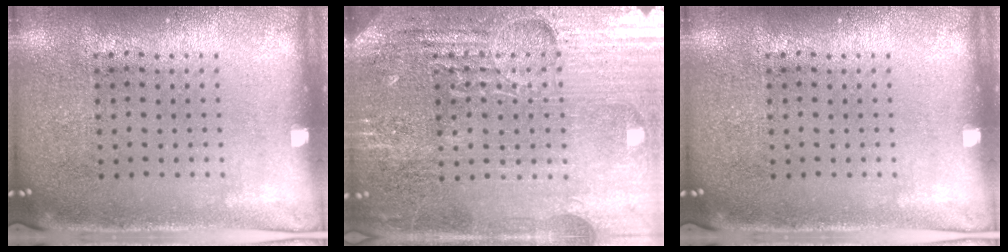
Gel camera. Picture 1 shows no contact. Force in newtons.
{"total": 4.8, "press": 4.5, "slide": 1.6}
{"total": 0.0}